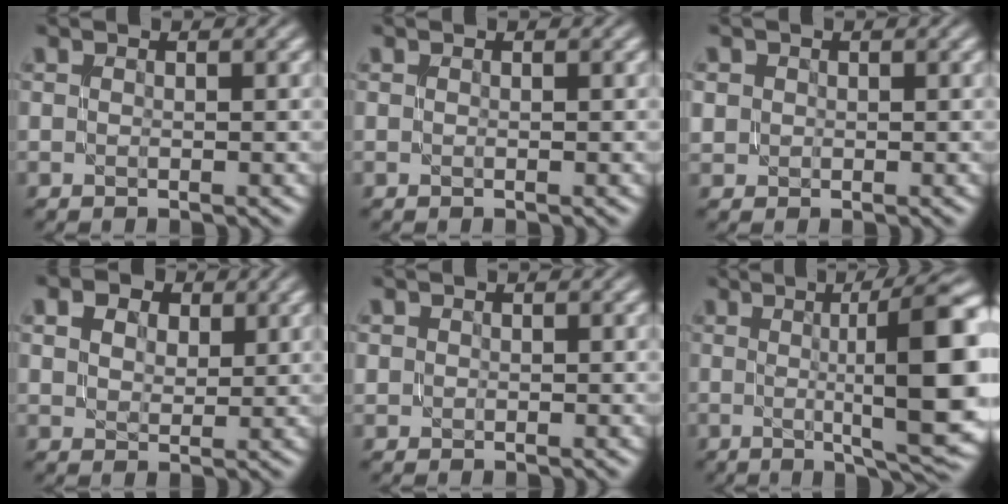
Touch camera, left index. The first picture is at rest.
{"total": 0.0}
{"total": 1.0, "force": [0.2, 1.0, 0.1], "torque": [0.002, -0.004, 0.007]}
{"total": 5.7, "force": [3.3, 3.5, 3.1], "torque": [-0.069, 0.014, 0.041]}
{"total": 0.6, "force": [0.1, 0.6, 0.0], "torque": [0.005, -0.003, 0.004]}
{"total": 14.1, "force": [0.9, 3.1, 13.7], "torque": [-0.158, 0.000, 0.023]}